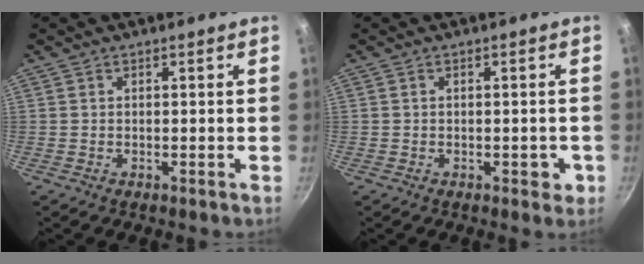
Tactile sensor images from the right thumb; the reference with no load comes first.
{"total": 2.6, "force": [-0.8, 1.5, 2.0], "torque": [-0.006, 0.010, -0.009]}